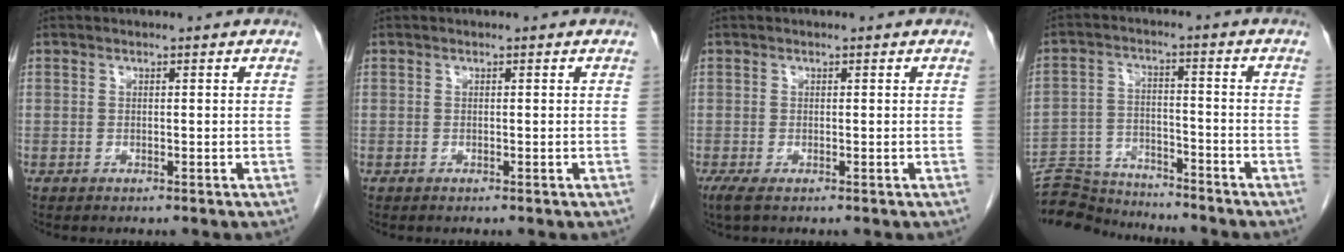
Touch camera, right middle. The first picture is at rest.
{"total": 0.0}
{"total": 1.4, "force": [-0.7, 0.1, 1.2], "torque": [-0.033, -0.010, -0.012]}
{"total": 12.0, "force": [-11.7, 2.2, 1.9], "torque": [-0.031, 0.014, -0.196]}